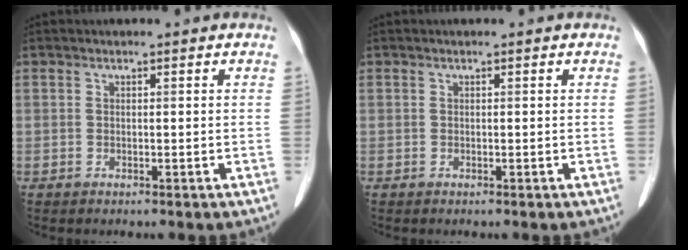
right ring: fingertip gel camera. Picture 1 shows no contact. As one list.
[{"total": 0.0}]